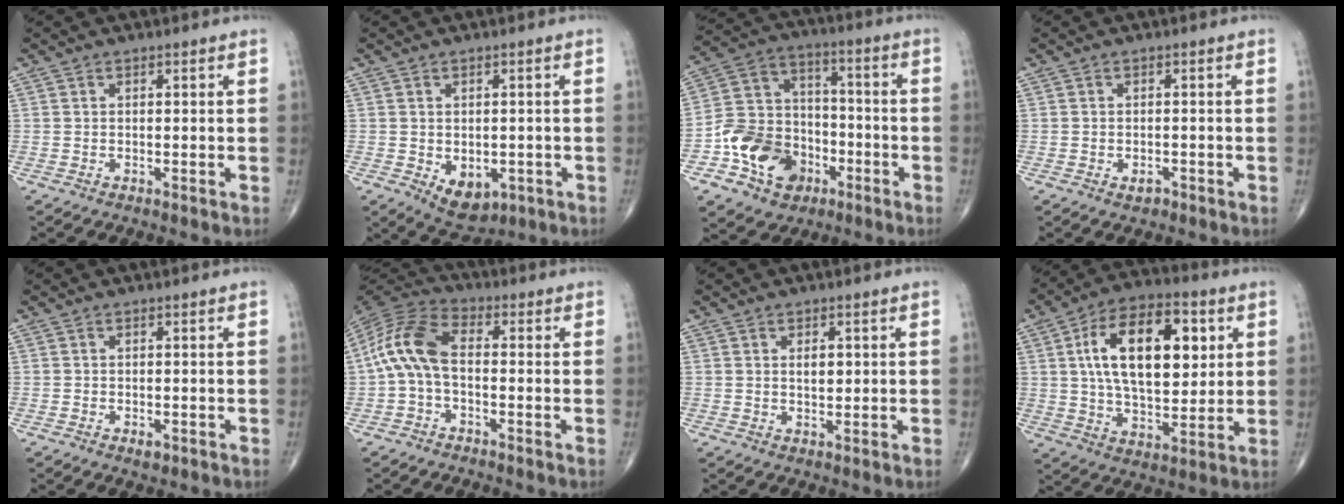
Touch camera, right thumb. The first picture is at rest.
{"total": 6.7, "force": [-1.9, 4.5, 4.6], "torque": [-0.048, -0.001, -0.012]}
{"total": 15.5, "force": [-6.6, 12.0, 7.3], "torque": [-0.093, 0.064, -0.115]}
{"total": 1.7, "force": [-0.9, 1.1, 0.9], "torque": [-0.013, 0.004, -0.011]}
{"total": 1.3, "force": [-0.6, 0.8, 0.9], "torque": [-0.013, -0.001, -0.007]}
{"total": 10.7, "force": [-0.8, 5.9, 8.9], "torque": [-0.184, 0.031, -0.027]}
{"total": 2.6, "force": [0.6, 1.4, 2.0], "torque": [-0.026, -0.003, 0.010]}
{"total": 20.4, "force": [5.0, 10.6, 16.6], "torque": [-0.246, -0.004, 0.081]}